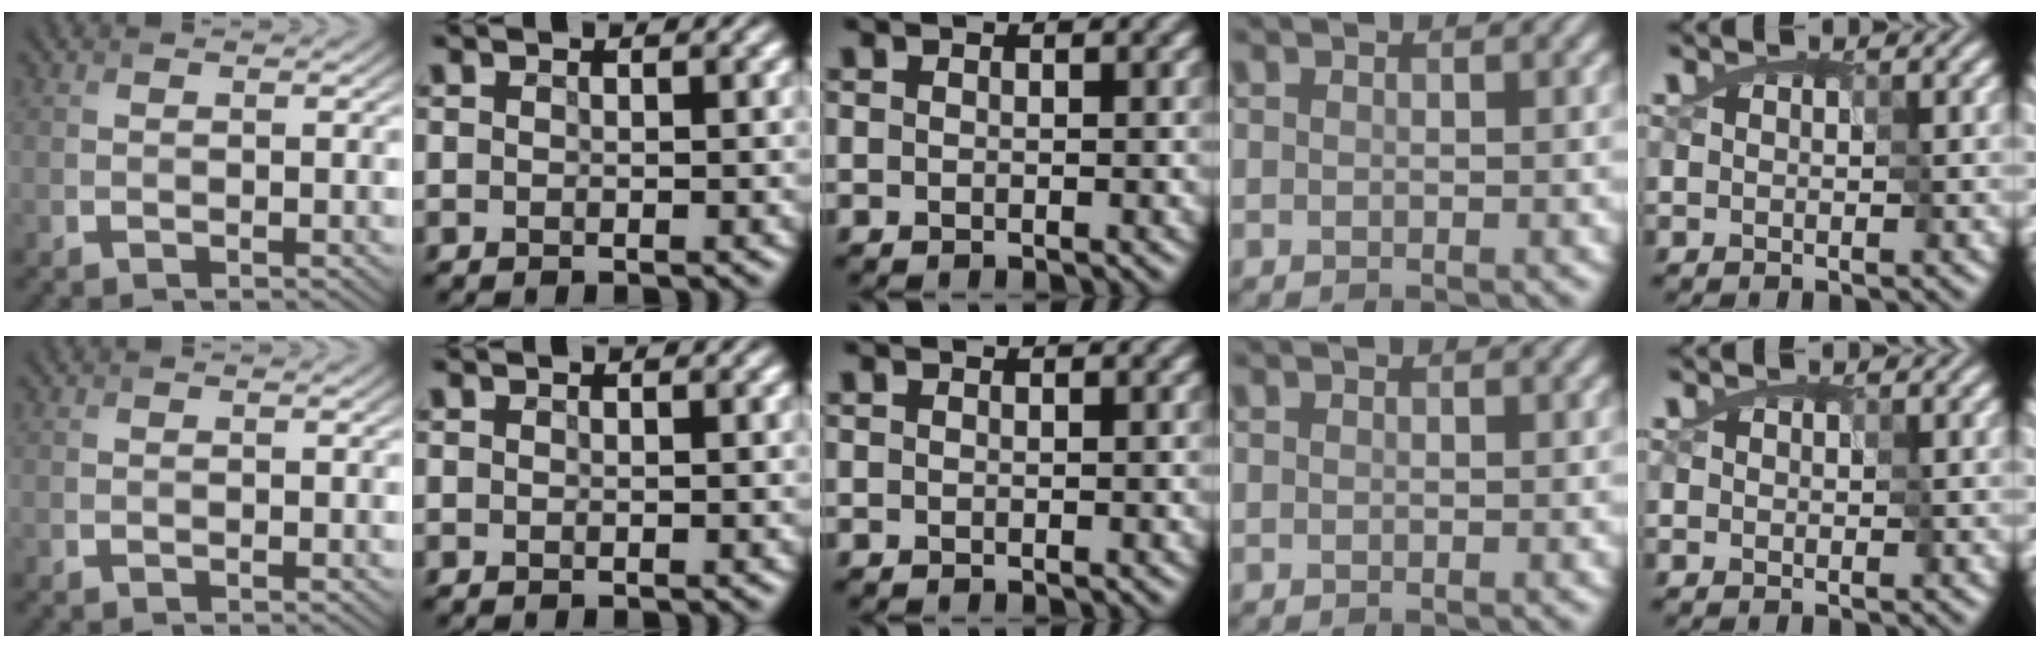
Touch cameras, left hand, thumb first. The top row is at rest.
{"little": {"total": 0.6, "force": [0.3, 0.5, 0.3], "torque": [-0.007, 0.004, 0.006]}}